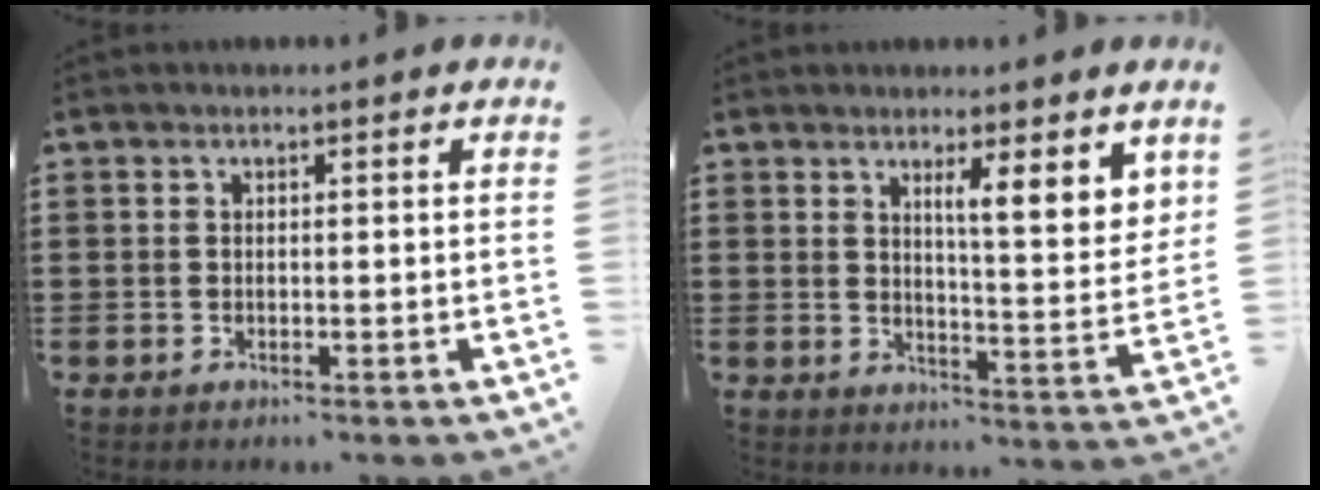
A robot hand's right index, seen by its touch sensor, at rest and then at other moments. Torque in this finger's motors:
{"motor_torque": [0.32, 0.39, 0.43, 0.03]}